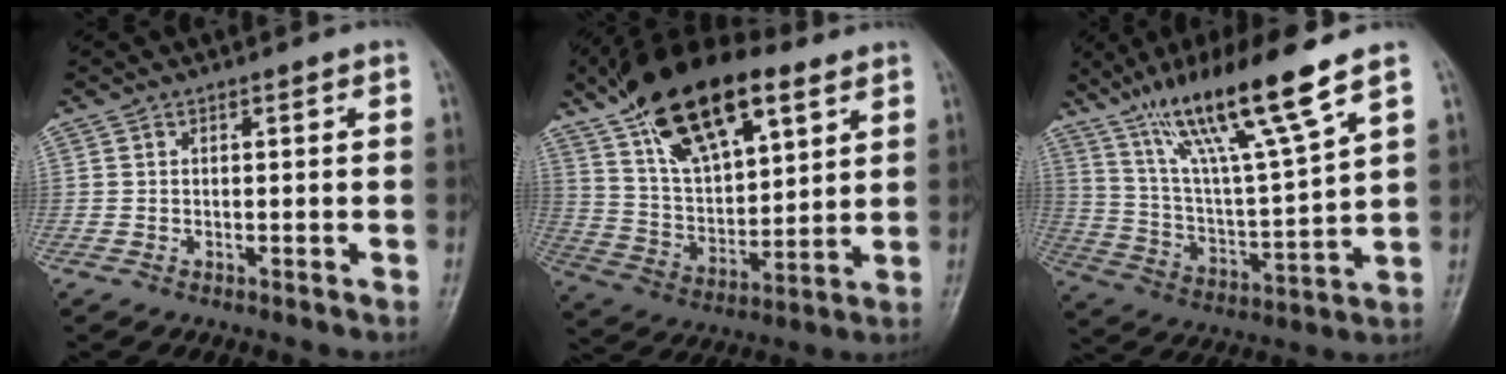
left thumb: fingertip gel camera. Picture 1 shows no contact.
{"total": 21.8, "force": [12.5, 9.7, 14.9], "torque": [-0.231, -0.038, 0.231]}
{"total": 18.8, "force": [12.4, 1.6, 14.0], "torque": [-0.236, -0.056, 0.227]}